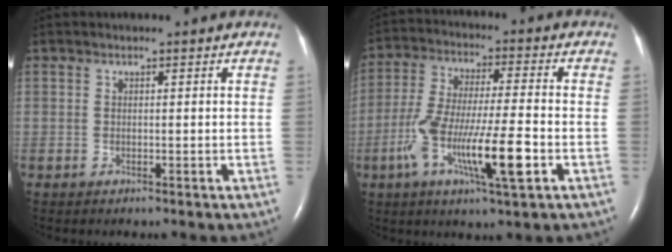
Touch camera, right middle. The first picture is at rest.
{"total": 13.2, "force": [-4.5, 1.3, 12.3], "torque": [-0.240, -0.010, -0.082]}